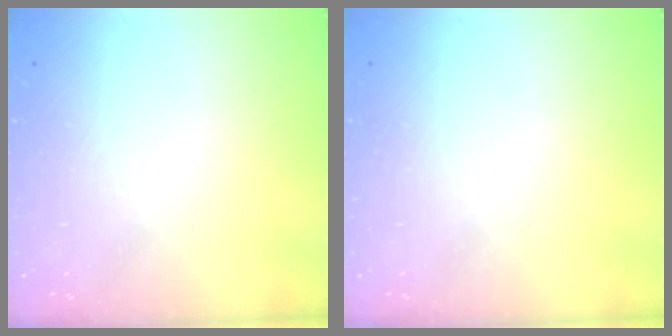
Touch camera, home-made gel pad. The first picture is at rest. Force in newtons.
{"total": 0.0}